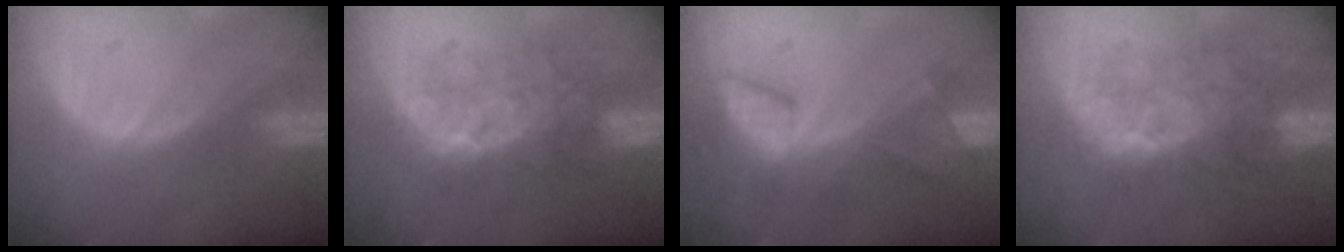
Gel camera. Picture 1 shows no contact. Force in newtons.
{"total": 7.7, "press": 7.6, "slide": 1.4}
{"total": 8.6, "press": 7.3, "slide": 4.5}
{"total": 9.1, "press": 8.5, "slide": 3.1}